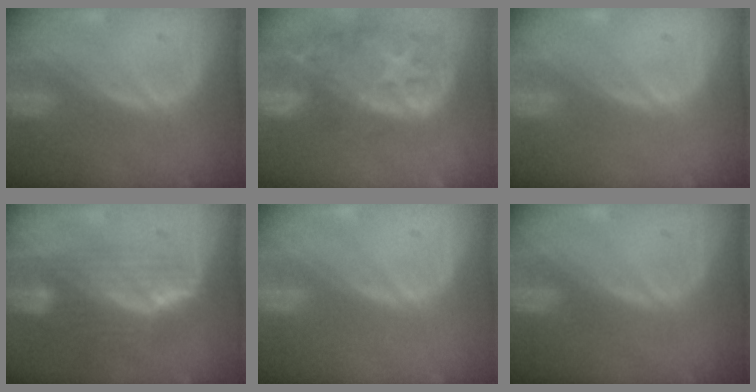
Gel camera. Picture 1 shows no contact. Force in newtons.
{"total": 14.1, "press": 11.4, "slide": 8.4}
{"total": 0.0}
{"total": 7.6, "press": 6.8, "slide": 3.3}
{"total": 0.0}
{"total": 0.0}